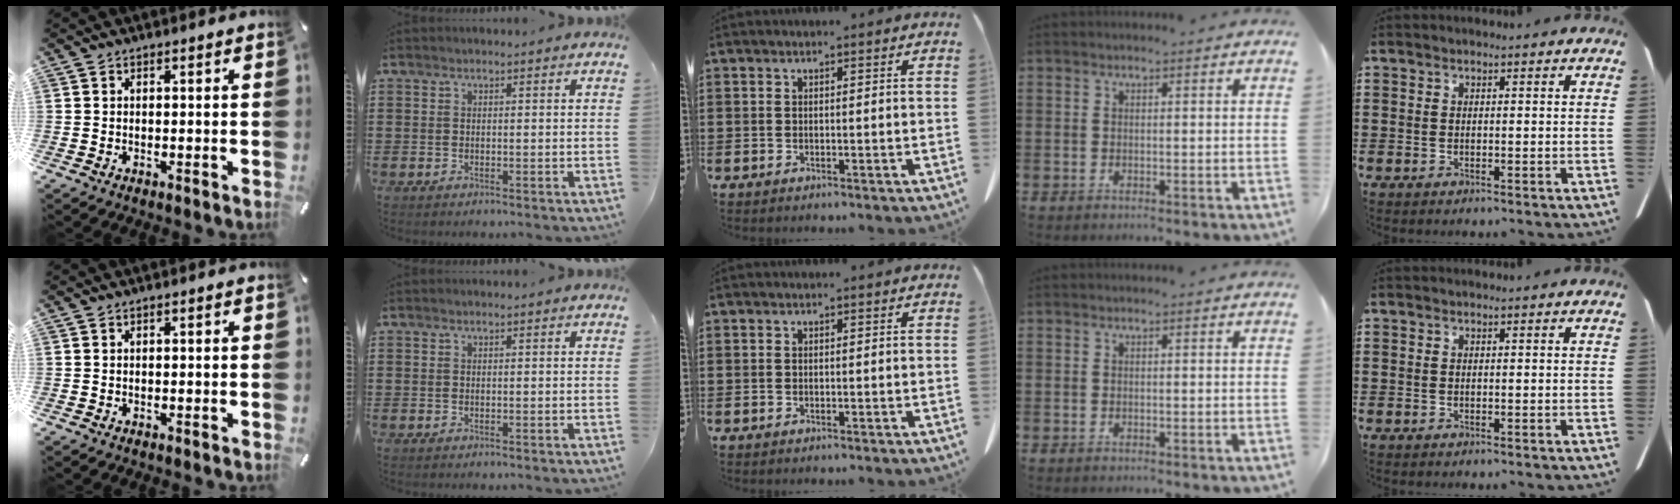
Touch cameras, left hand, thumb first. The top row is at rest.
{}